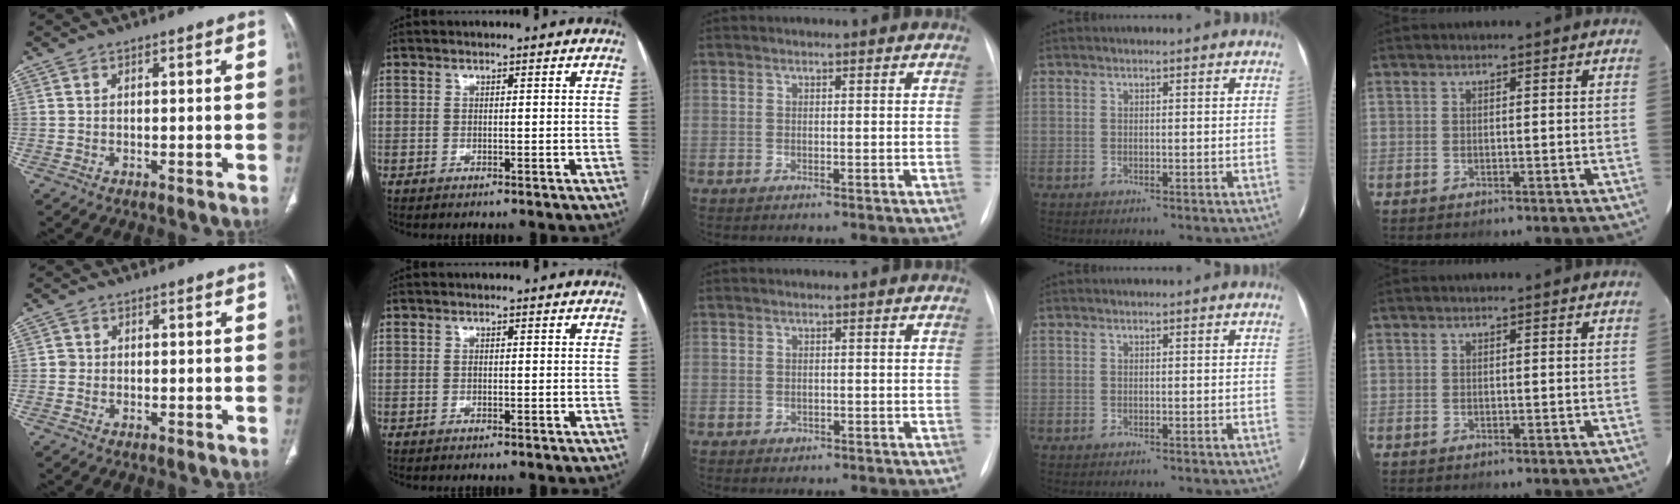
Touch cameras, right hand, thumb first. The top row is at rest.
{"thumb": {"total": 1.1, "force": [-0.1, 1.1, 0.2], "torque": [0.004, 0.004, -0.002]}, "middle": {"total": 0.8, "force": [-0.3, 0.7, 0.2], "torque": [-0.002, 0.002, -0.004]}}